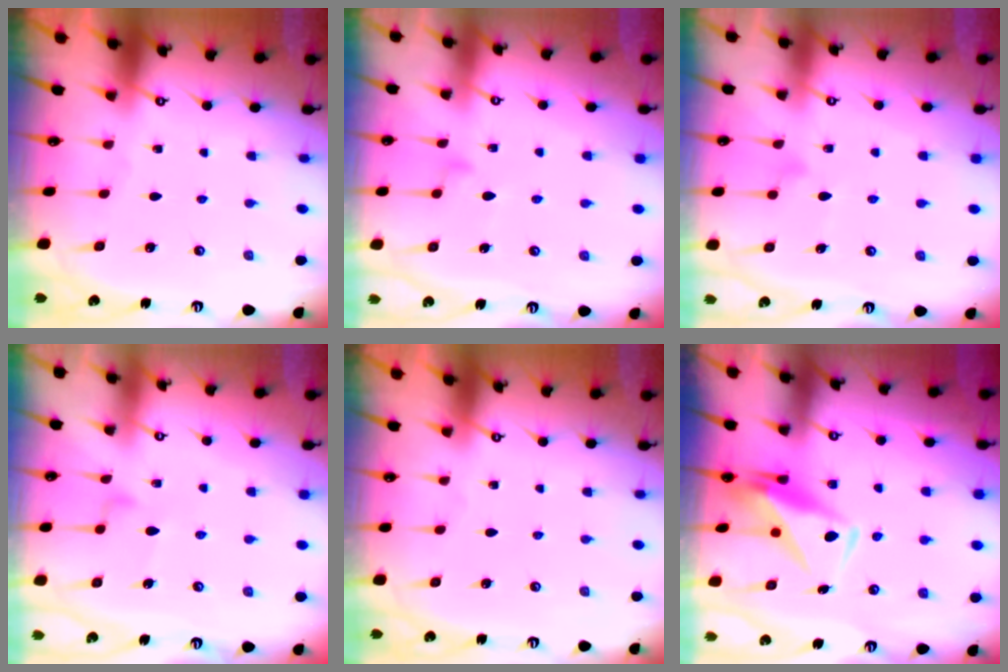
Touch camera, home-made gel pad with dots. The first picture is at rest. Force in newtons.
{"total": 9.4, "press": 9.4, "slide": 0.5}
{"total": 8.1, "press": 8.1, "slide": 0.3}
{"total": 7.6, "press": 7.6, "slide": 0.4}
{"total": 0.0}
{"total": 10.9, "press": 10.8, "slide": 1.6}